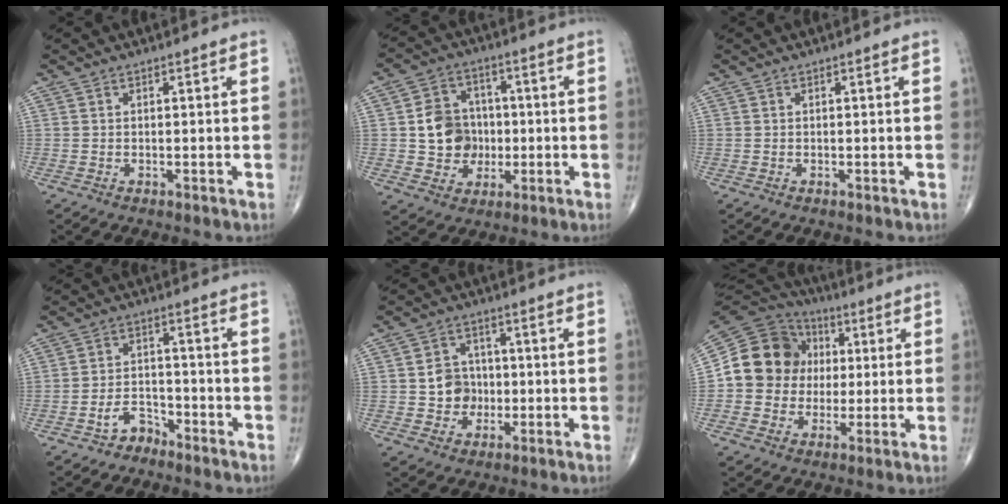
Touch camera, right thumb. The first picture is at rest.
{"total": 10.3, "force": [-0.3, 9.0, 4.9], "torque": [-0.043, 0.015, -0.005]}
{"total": 0.0}
{"total": 4.6, "force": [-3.2, 2.9, 1.5], "torque": [-0.013, 0.031, -0.058]}
{"total": 6.7, "force": [-0.6, 6.0, 2.8], "torque": [-0.012, 0.010, -0.013]}
{"total": 15.4, "force": [0.9, 14.0, 6.4], "torque": [-0.087, 0.028, 0.013]}